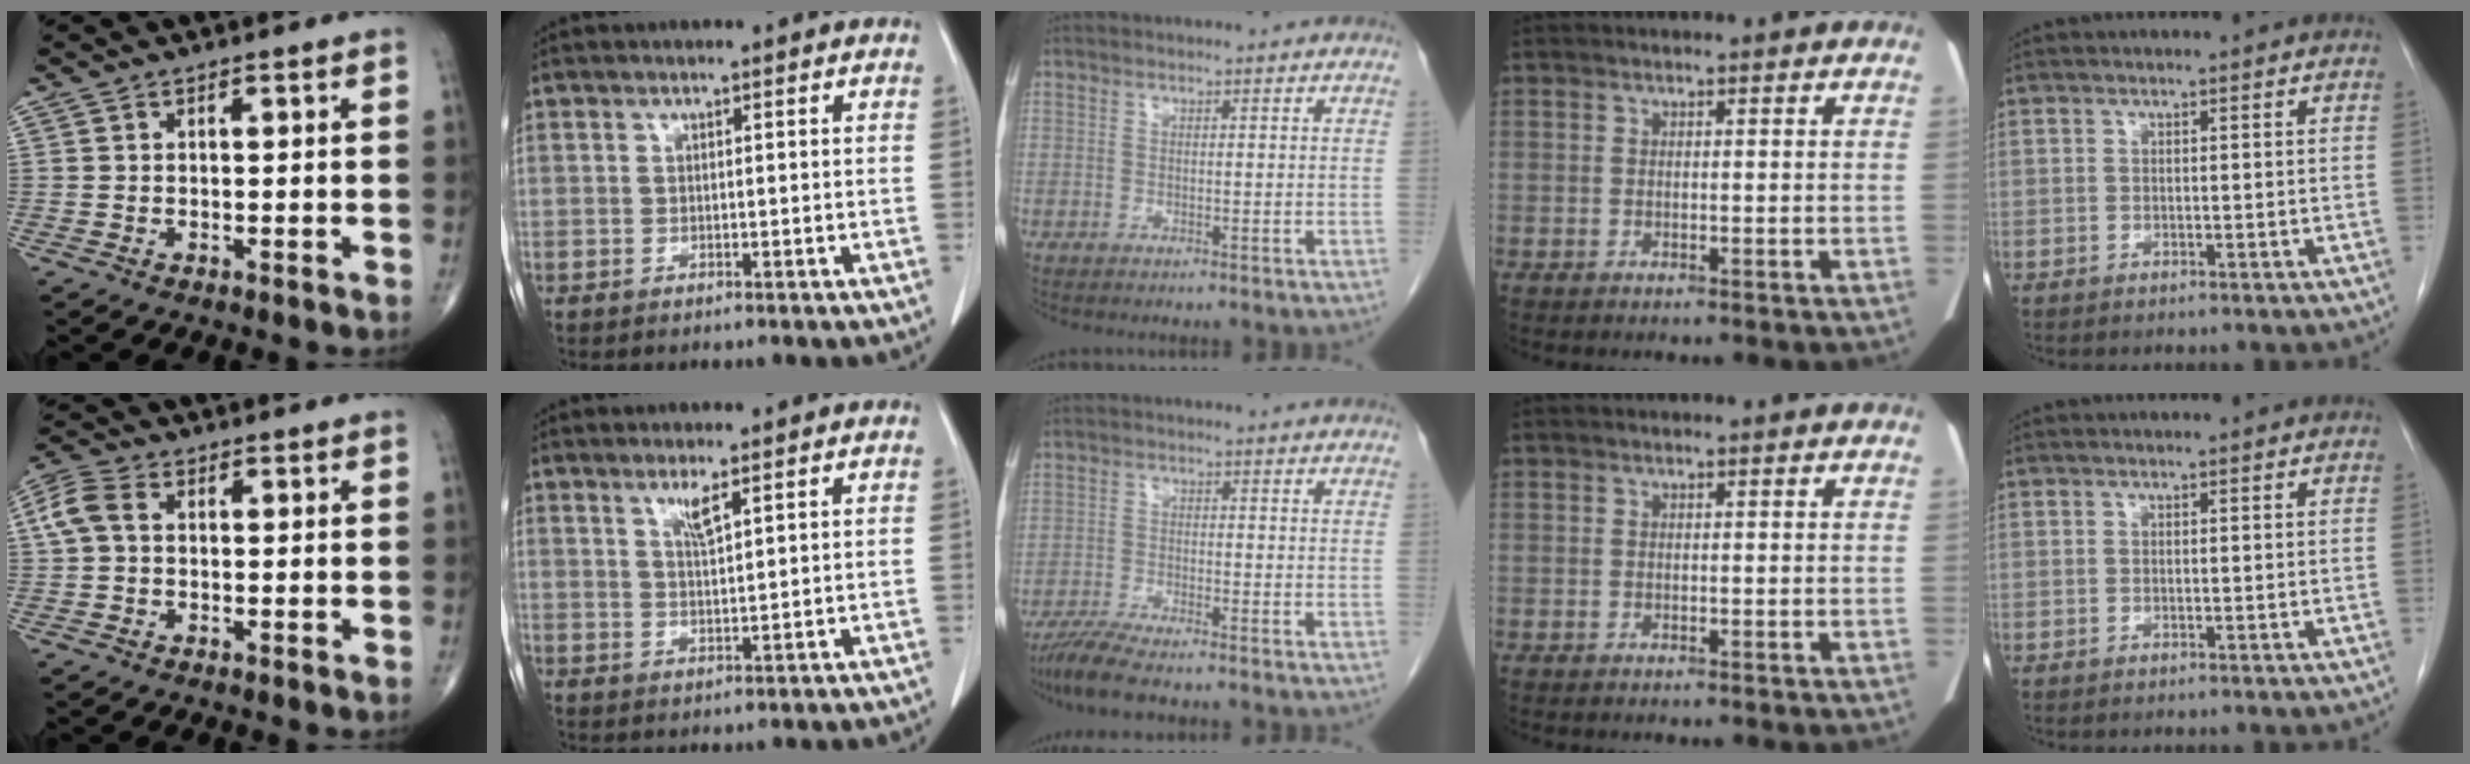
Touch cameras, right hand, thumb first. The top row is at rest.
{"thumb": {"total": 5.6, "force": [0.6, 3.8, 4.0], "torque": [-0.098, 0.020, 0.006]}, "index": {"total": 2.8, "force": [1.7, 0.1, 2.2], "torque": [-0.046, -0.004, 0.035]}, "middle": {"total": 5.1, "force": [-4.3, -0.2, 2.7], "torque": [-0.057, -0.019, -0.082]}}